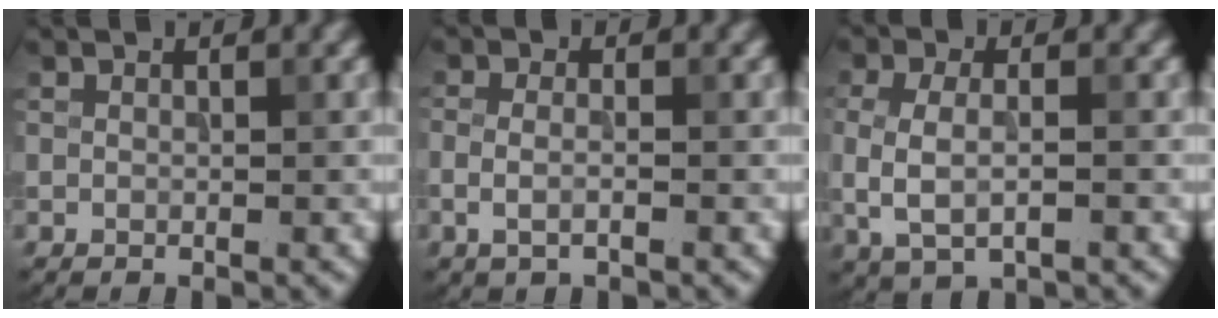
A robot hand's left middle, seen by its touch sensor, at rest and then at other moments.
{"total": 1.7, "force": [-0.5, 0.7, 1.5], "torque": [-0.034, -0.004, -0.014]}
{"total": 3.7, "force": [-0.4, 1.9, 3.2], "torque": [-0.076, -0.007, -0.008]}